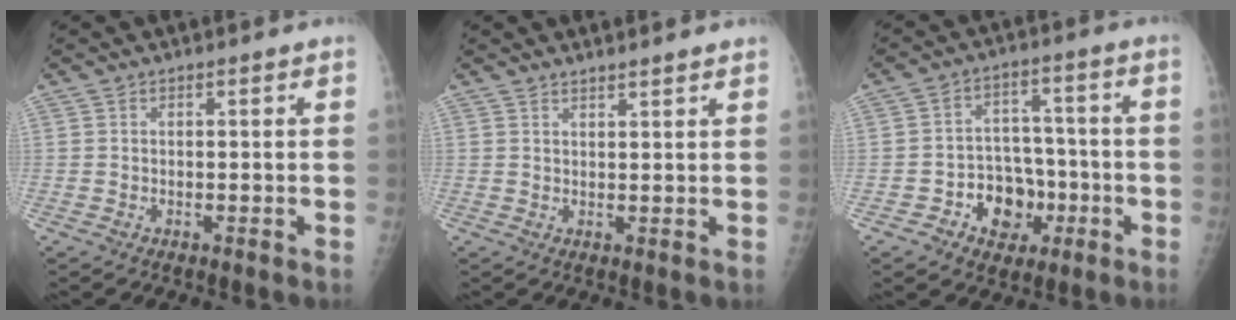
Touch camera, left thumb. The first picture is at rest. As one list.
[{"total": 2.4, "force": [2.3, 0.3, 0.8], "torque": [-0.003, -0.009, 0.033]}, {"total": 9.9, "force": [-3.9, 7.8, 4.8], "torque": [-0.029, 0.039, -0.059]}]